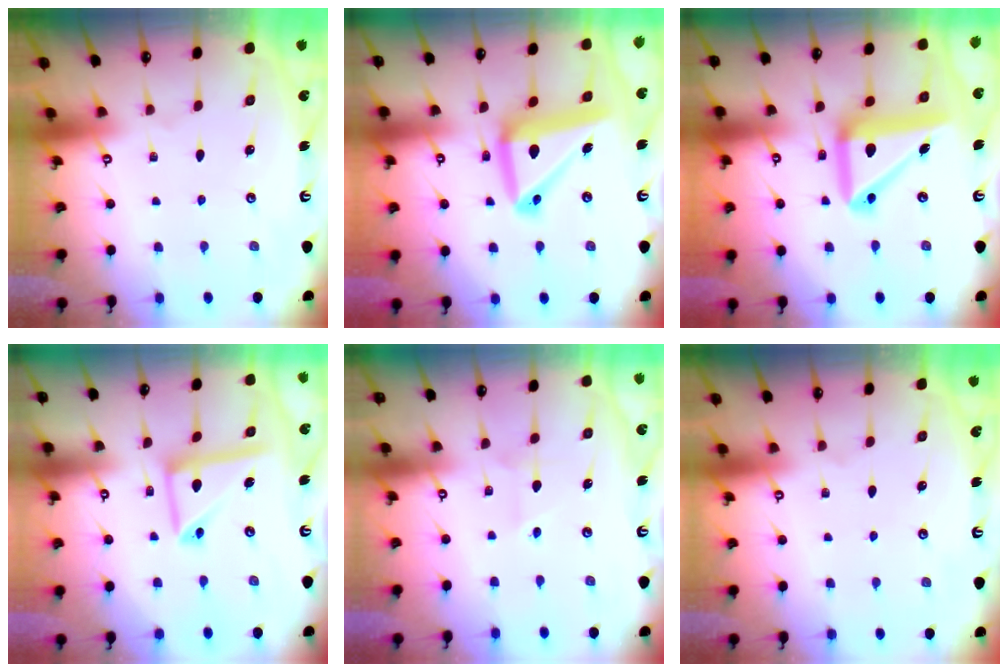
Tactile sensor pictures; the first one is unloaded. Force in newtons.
{"total": 15.4, "press": 15.3, "slide": 1.9}
{"total": 15.7, "press": 15.5, "slide": 2.4}
{"total": 12.1, "press": 12.0, "slide": 1.3}
{"total": 3.4, "press": 3.2, "slide": 1.1}
{"total": 0.0}